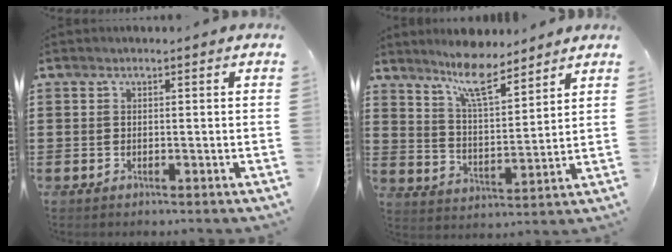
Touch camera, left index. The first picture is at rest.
{"total": 8.6, "force": [7.2, 1.5, 4.5], "torque": [-0.093, -0.028, 0.127]}